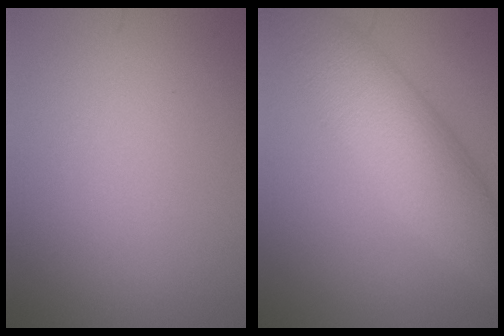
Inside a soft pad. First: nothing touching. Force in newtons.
{"total": 7.8, "press": 7.8, "slide": 0.1}